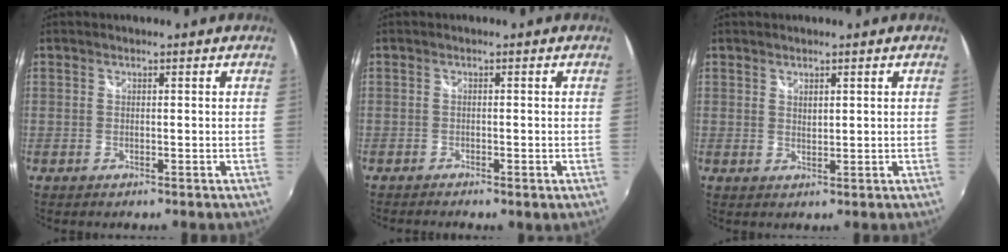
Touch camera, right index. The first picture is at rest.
{"total": 2.1, "force": [-1.4, 0.6, 1.5], "torque": [-0.028, -0.007, -0.022]}
{"total": 1.4, "force": [0.9, 0.7, 0.9], "torque": [-0.012, -0.001, 0.016]}